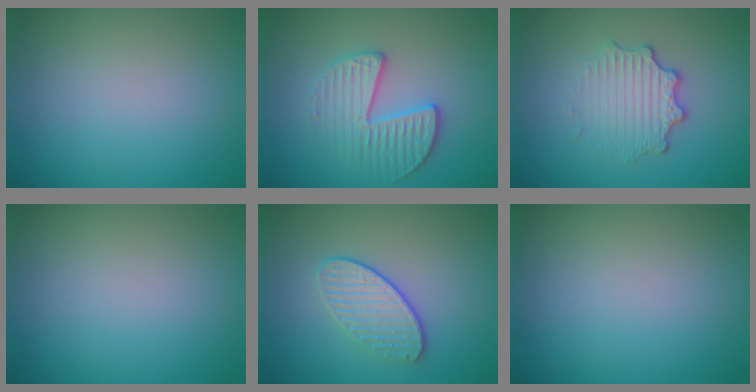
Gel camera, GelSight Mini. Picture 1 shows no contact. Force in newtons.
{"total": 3.3, "press": 3.0, "slide": 1.3}
{"total": 3.3, "press": 2.6, "slide": 2.0}
{"total": 0.0}
{"total": 2.7, "press": 2.4, "slide": 1.2}
{"total": 0.0}